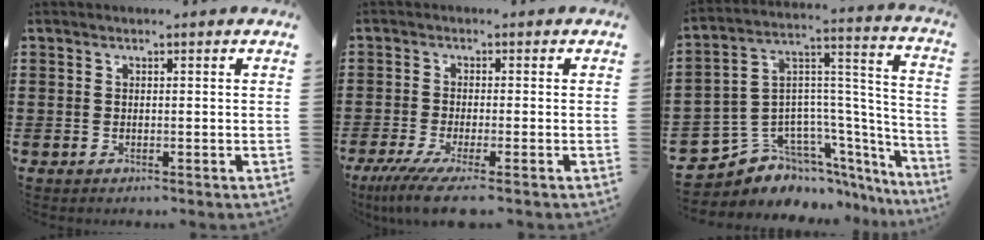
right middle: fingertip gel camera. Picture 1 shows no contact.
{"total": 4.5, "force": [-3.2, -0.1, 3.2], "torque": [-0.075, -0.022, -0.061]}
{"total": 7.2, "force": [-5.1, 4.9, 0.9], "torque": [-0.039, -0.011, -0.098]}